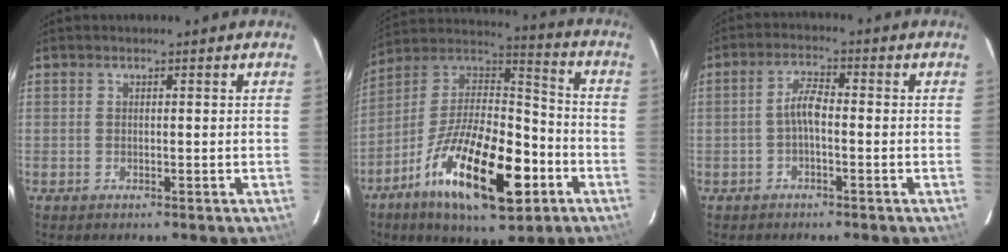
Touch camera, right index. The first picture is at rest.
{"total": 23.3, "force": [-10.5, 8.9, 18.7], "torque": [-0.335, -0.017, -0.178]}
{"total": 3.5, "force": [-1.1, 1.0, 3.1], "torque": [-0.066, 0.012, -0.023]}